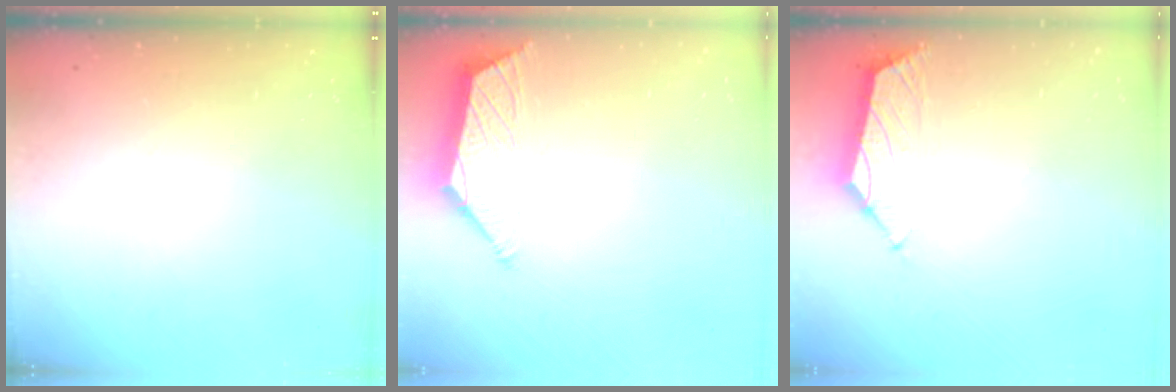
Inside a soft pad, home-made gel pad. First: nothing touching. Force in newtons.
{"total": 1.2, "press": 1.2, "slide": 0.2}
{"total": 1.6, "press": 1.5, "slide": 0.6}